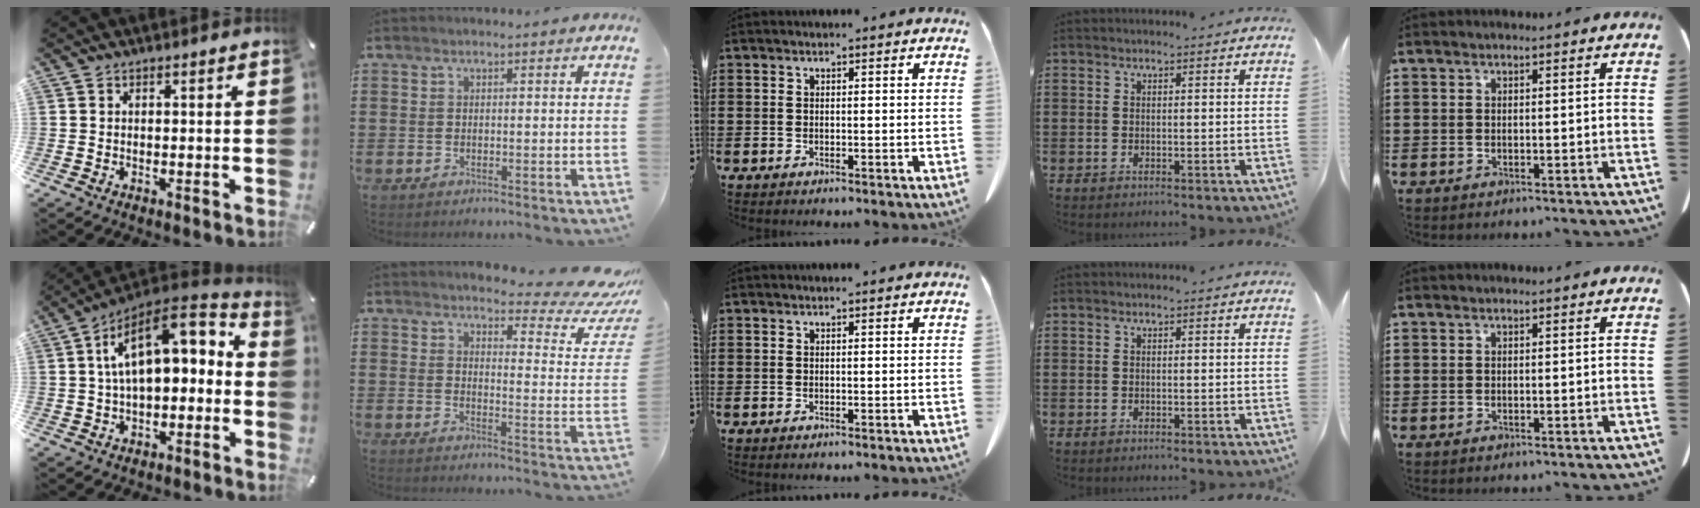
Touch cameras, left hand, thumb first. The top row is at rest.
{"thumb": {"total": 14.6, "force": [3.8, 7.9, 11.7], "torque": [-0.203, -0.022, 0.067]}, "index": {"total": 5.6, "force": [4.7, 1.2, 2.8], "torque": [-0.045, -0.039, 0.074]}}